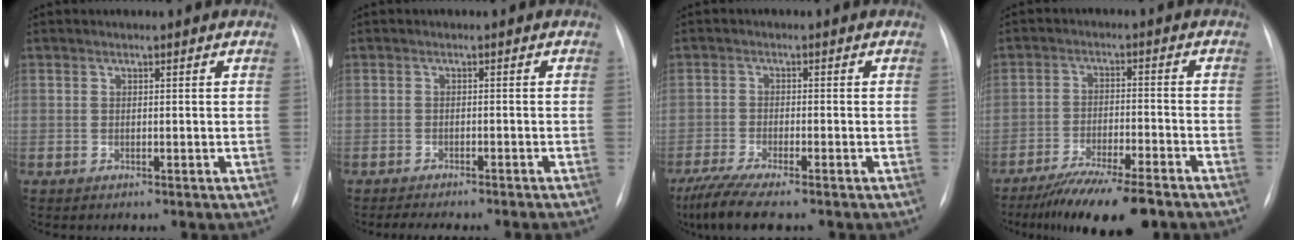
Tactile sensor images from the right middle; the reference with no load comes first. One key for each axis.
{"total": 8.1, "fx": -7.3, "fy": 0.7, "fz": 3.5, "tx": -0.041, "ty": -0.008, "tz": -0.093}
{"total": 7.1, "fx": -5.6, "fy": 0.5, "fz": 4.4, "tx": -0.085, "ty": -0.022, "tz": -0.095}
{"total": 11.8, "fx": -9.3, "fy": 1.4, "fz": 7.1, "tx": -0.113, "ty": -0.028, "tz": -0.149}